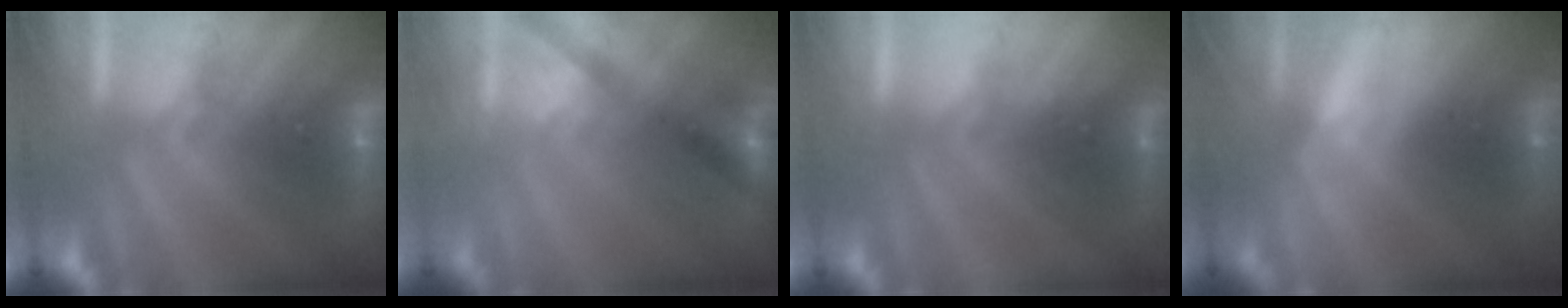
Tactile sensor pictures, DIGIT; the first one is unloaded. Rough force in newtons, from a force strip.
{"total": 2.7}
{"total": 2.3}
{"total": 2.9}